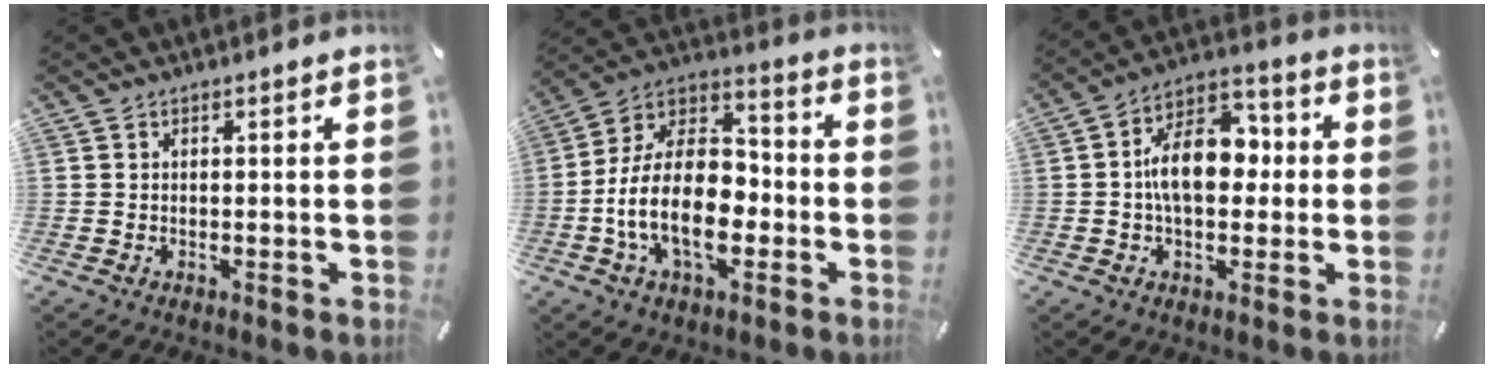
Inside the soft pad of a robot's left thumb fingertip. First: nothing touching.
{"total": 18.1, "force": [-4.9, 11.7, 13.0], "torque": [-0.258, 0.018, -0.087]}
{"total": 13.5, "force": [0.1, 8.4, 10.6], "torque": [-0.174, 0.007, 0.001]}